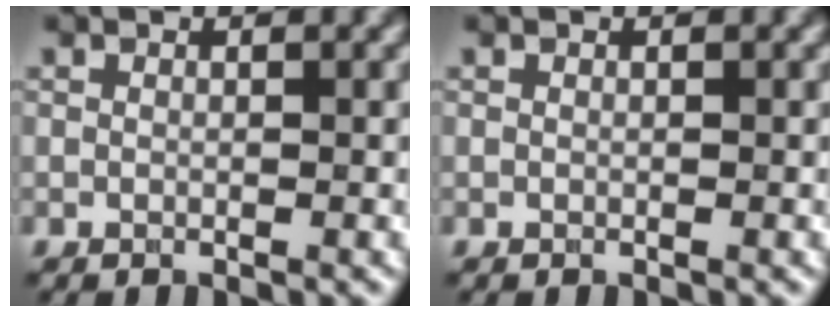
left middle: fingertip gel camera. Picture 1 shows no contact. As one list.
[{"total": 0.0}]